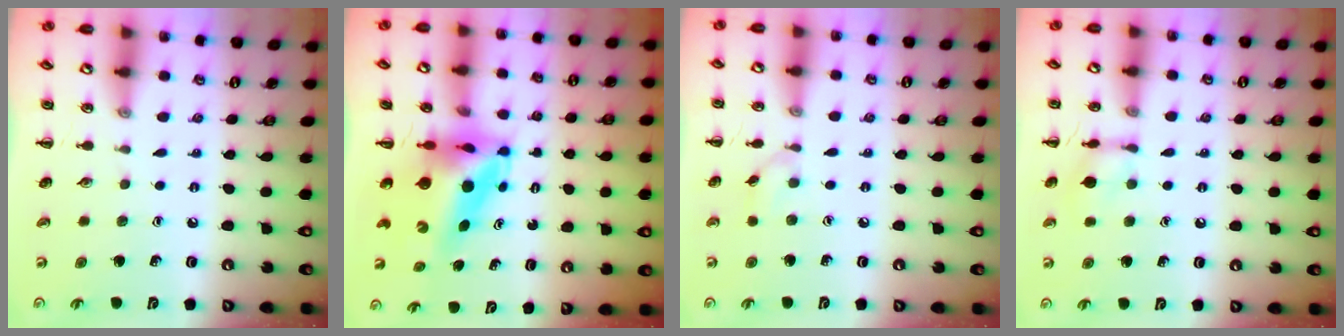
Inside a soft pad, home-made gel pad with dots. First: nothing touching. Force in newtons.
{"total": 7.3, "press": 7.0, "slide": 2.4}
{"total": 3.6, "press": 3.3, "slide": 1.5}
{"total": 7.9, "press": 7.8, "slide": 1.0}